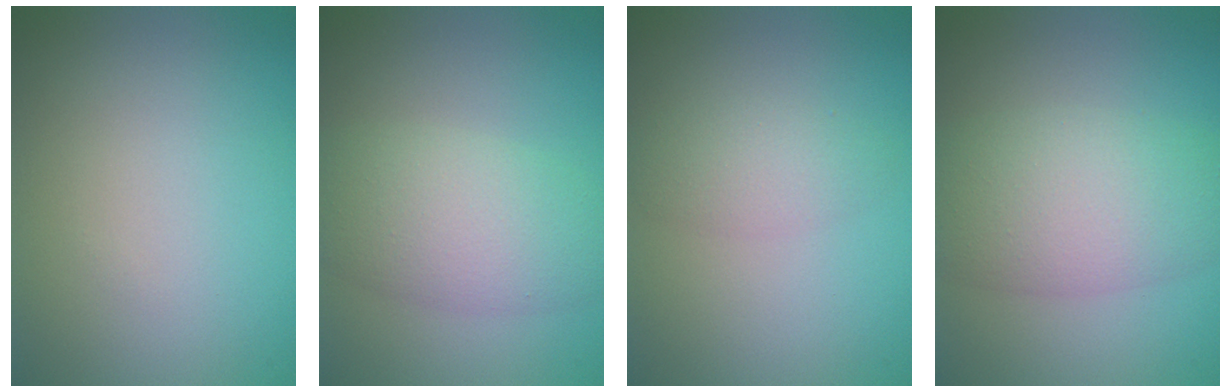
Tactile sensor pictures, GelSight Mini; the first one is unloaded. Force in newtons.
{"total": 5.6, "press": 5.6, "slide": 0.2}
{"total": 2.1, "press": 2.1, "slide": 0.0}
{"total": 6.7, "press": 6.7, "slide": 0.5}